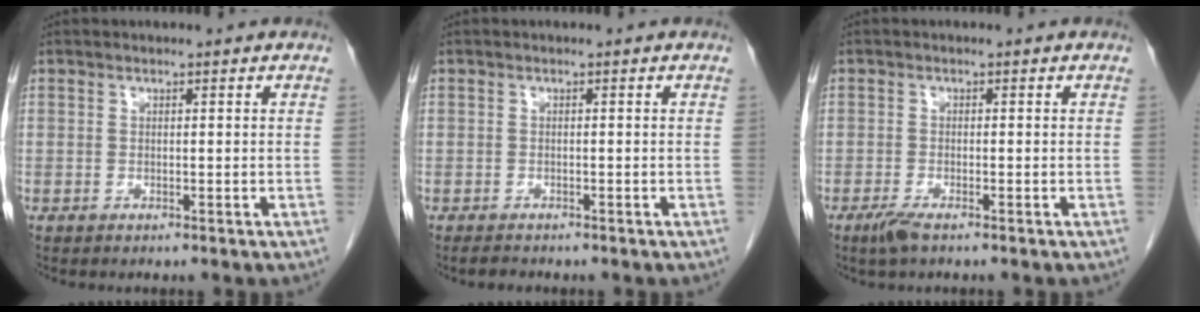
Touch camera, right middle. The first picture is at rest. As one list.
[{"total": 1.3, "force": [-1.1, 0.5, 0.3], "torque": [-0.013, -0.003, -0.017]}, {"total": 2.4, "force": [-1.6, 0.4, 1.7], "torque": [-0.040, -0.006, -0.033]}]